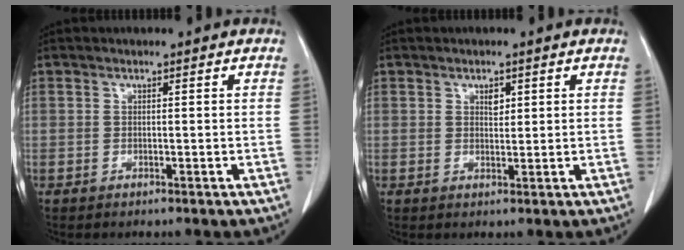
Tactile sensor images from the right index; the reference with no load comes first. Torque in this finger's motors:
{"motor_torque": [0.04, 0.03, 0.00, 0.00]}